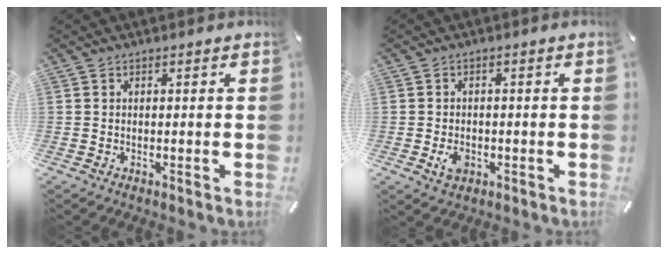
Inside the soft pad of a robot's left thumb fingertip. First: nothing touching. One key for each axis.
{"total": 3.7, "fx": -1.1, "fy": 2.6, "fz": 2.4, "tx": -0.055, "ty": 0.001, "tz": -0.022}